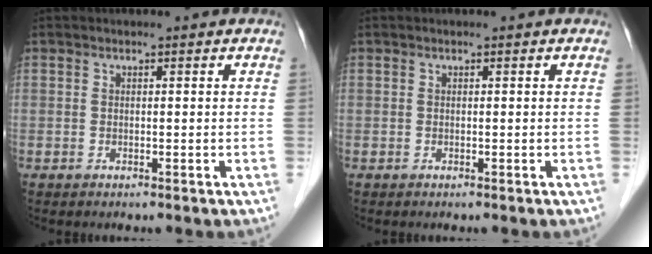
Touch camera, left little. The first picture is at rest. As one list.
[{"total": 0.0}]